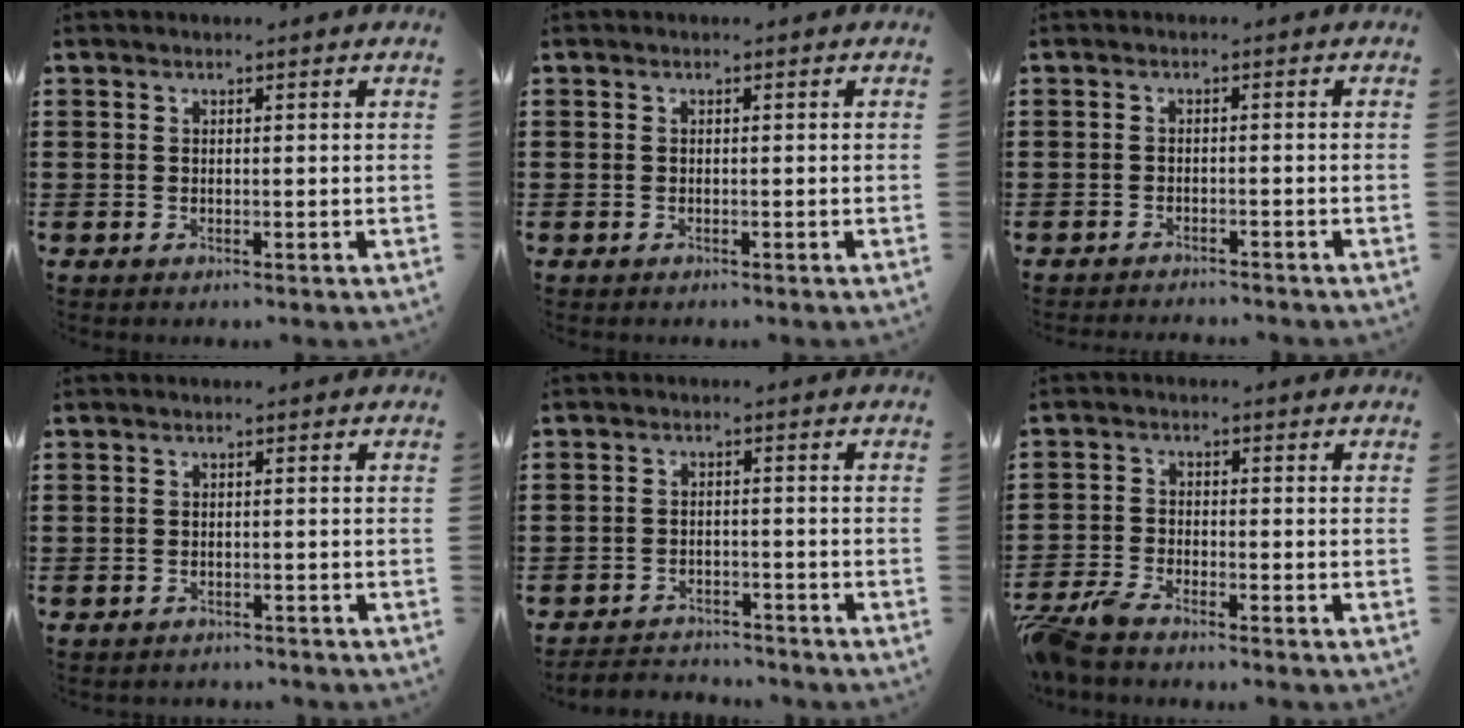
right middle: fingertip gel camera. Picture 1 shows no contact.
{"total": 0.0}
{"total": 1.5, "force": [-1.5, 0.2, 0.1], "torque": [-0.007, -0.002, -0.033]}
{"total": 1.0, "force": [-1.0, 0.1, -0.1], "torque": [-0.002, 0.002, -0.023]}
{"total": 3.2, "force": [-3.1, 0.6, -0.3], "torque": [-0.004, -0.001, -0.068]}
{"total": 4.2, "force": [-3.9, 0.3, 1.6], "torque": [-0.055, -0.011, -0.083]}